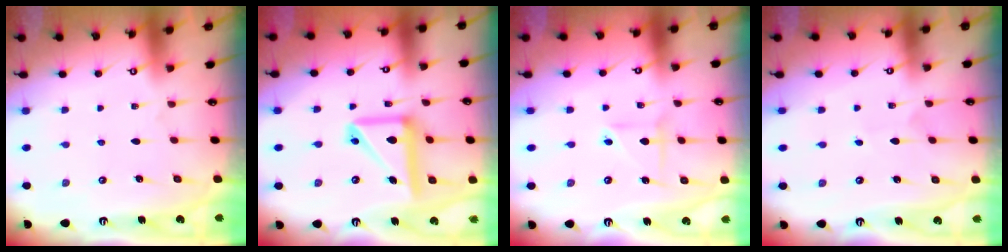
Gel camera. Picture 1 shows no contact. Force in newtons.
{"total": 13.9, "press": 13.8, "slide": 1.5}
{"total": 3.3, "press": 3.0, "slide": 1.4}
{"total": 2.5, "press": 2.5, "slide": 0.1}